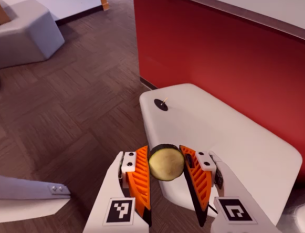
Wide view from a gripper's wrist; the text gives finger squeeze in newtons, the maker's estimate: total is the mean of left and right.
{"total": 11.4, "left": 11.6, "right": 11.2}